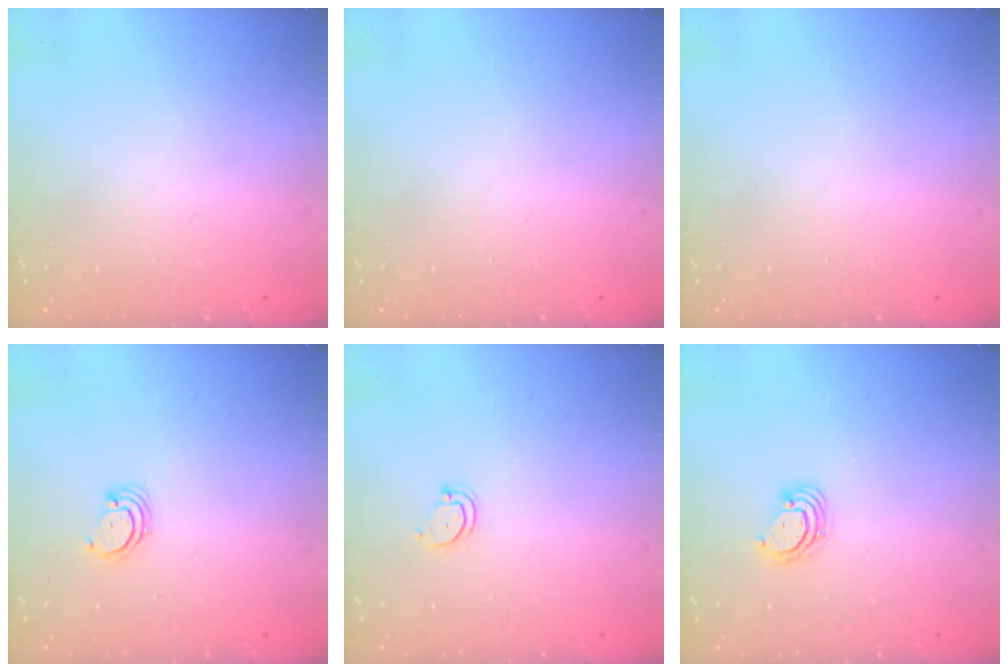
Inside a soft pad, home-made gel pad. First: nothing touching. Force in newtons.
{"total": 0.0}
{"total": 0.0}
{"total": 2.5, "press": 2.5, "slide": 0.2}
{"total": 2.8, "press": 2.8, "slide": 0.2}
{"total": 3.4, "press": 3.4, "slide": 0.2}